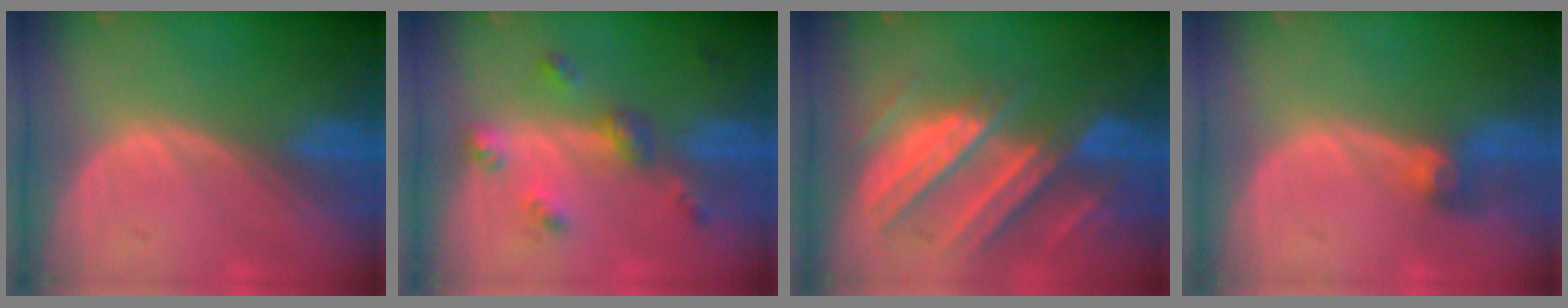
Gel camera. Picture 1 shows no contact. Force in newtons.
{"total": 4.9, "press": 4.5, "slide": 2.0}
{"total": 10.3, "press": 9.2, "slide": 4.7}
{"total": 2.9, "press": 2.6, "slide": 1.4}